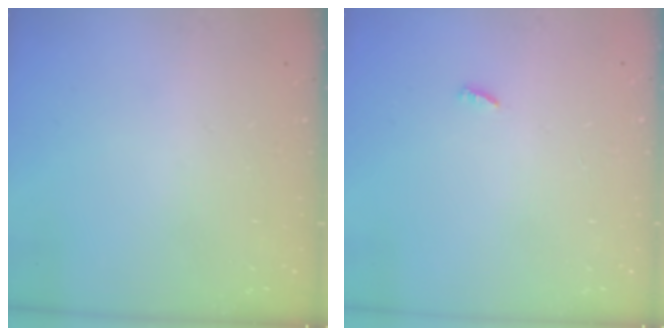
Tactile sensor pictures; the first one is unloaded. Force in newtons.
{"total": 1.9, "press": 1.9, "slide": 0.3}